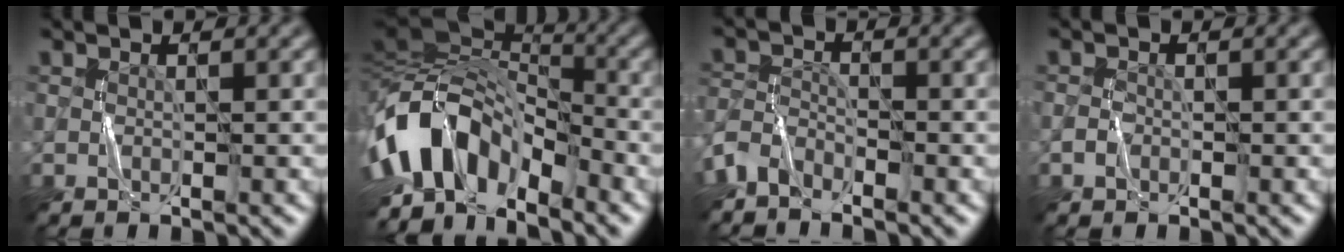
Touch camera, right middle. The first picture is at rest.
{"total": 11.0, "force": [-5.3, 6.1, 7.5], "torque": [-0.135, 0.004, -0.107]}
{"total": 2.6, "force": [-2.3, 0.9, 0.8], "torque": [-0.018, 0.002, -0.057]}
{"total": 0.8, "force": [-0.4, 0.6, 0.3], "torque": [-0.005, 0.001, -0.010]}